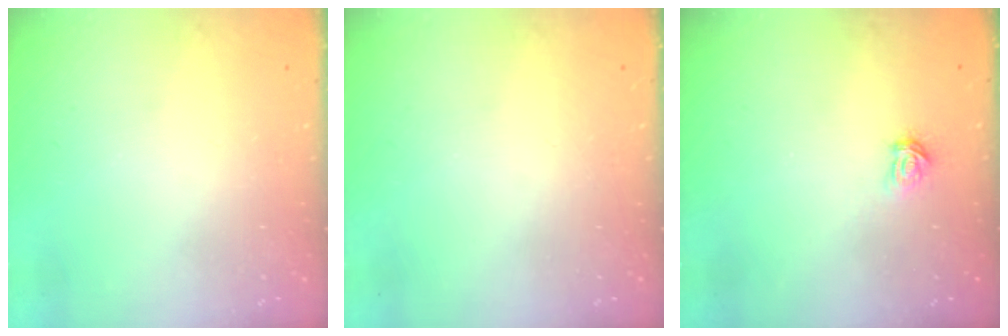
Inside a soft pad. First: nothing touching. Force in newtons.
{"total": 0.0}
{"total": 2.8, "press": 2.7, "slide": 0.3}